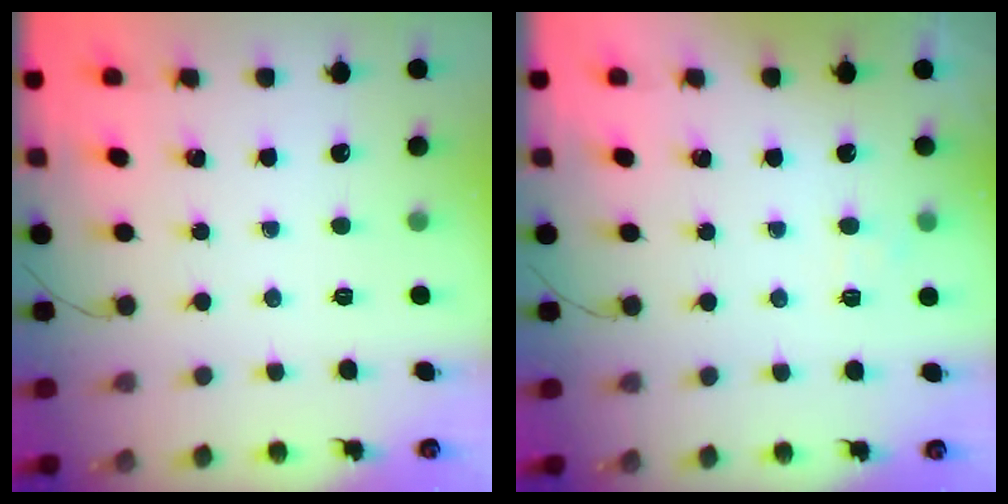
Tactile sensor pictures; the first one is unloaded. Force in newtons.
{"total": 3.9, "press": 3.7, "slide": 1.1}